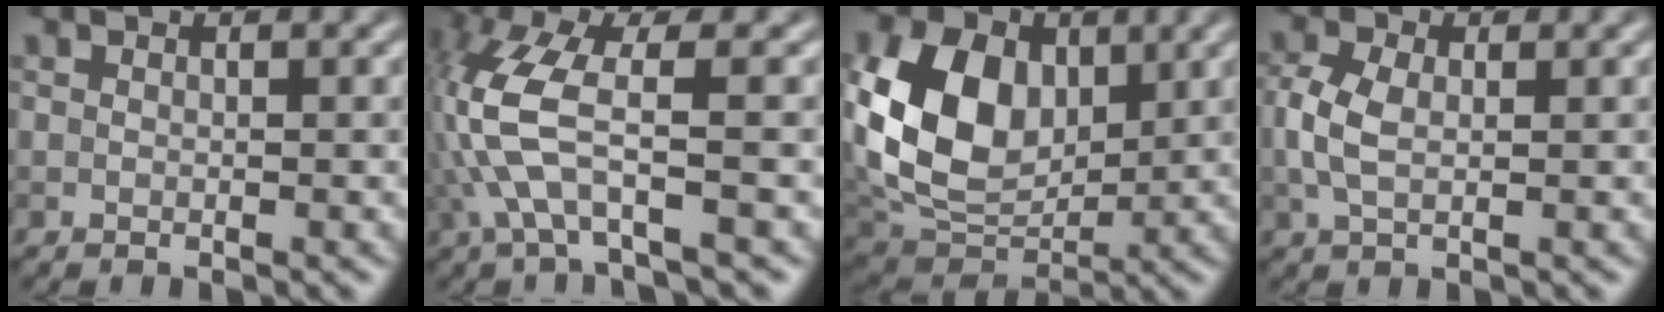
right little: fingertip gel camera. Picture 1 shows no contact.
{"total": 6.6, "force": [-1.3, 1.7, 6.3], "torque": [-0.165, 0.004, -0.027]}
{"total": 11.0, "force": [1.8, 7.8, 7.5], "torque": [-0.168, 0.001, 0.029]}
{"total": 3.1, "force": [0.0, 1.9, 2.5], "torque": [-0.062, 0.002, 0.000]}